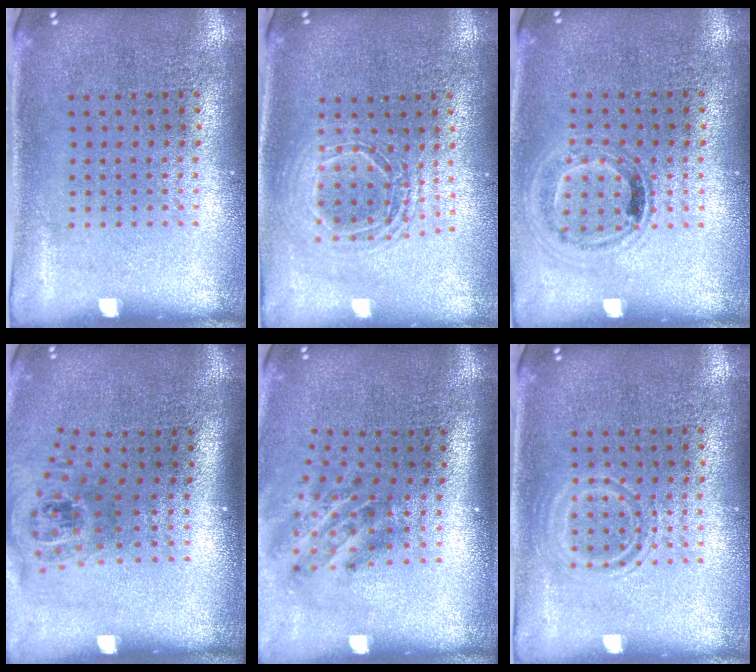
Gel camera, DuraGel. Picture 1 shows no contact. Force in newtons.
{"total": 1.5, "press": 1.3, "slide": 0.8}
{"total": 1.0, "press": 0.9, "slide": 0.4}
{"total": 1.7, "press": 1.3, "slide": 1.1}
{"total": 1.9, "press": 1.2, "slide": 1.5}
{"total": 1.5, "press": 1.5, "slide": 0.3}